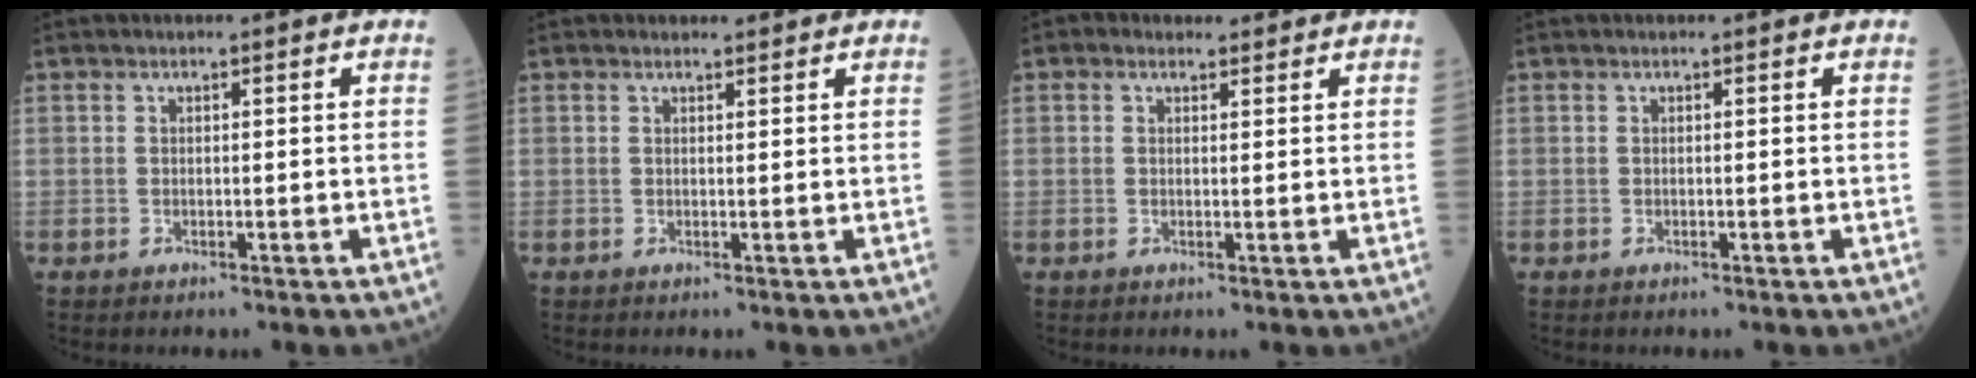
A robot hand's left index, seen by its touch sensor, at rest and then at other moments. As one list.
[{"total": 1.2, "force": [1.2, 0.3, 0.0], "torque": [-0.010, 0.001, 0.018]}, {"total": 2.0, "force": [1.6, 1.2, 0.5], "torque": [-0.011, 0.014, 0.023]}, {"total": 0.0}]